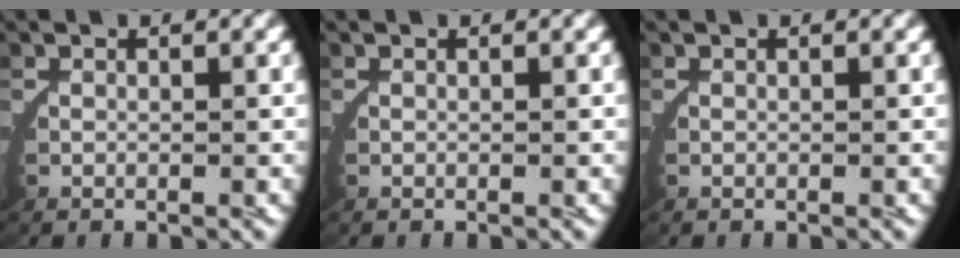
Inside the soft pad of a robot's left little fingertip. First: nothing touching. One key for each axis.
{"total": 0.0}
{"total": 0.0}